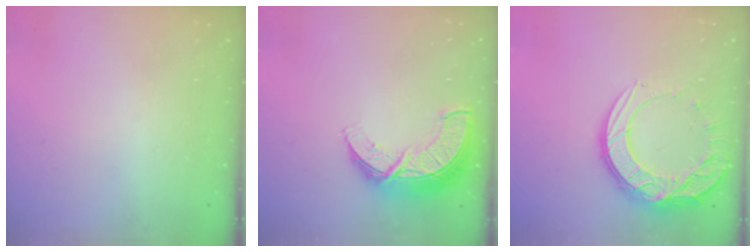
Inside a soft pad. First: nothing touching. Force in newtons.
{"total": 11.4, "press": 11.4, "slide": 0.8}
{"total": 17.2, "press": 17.2, "slide": 1.0}